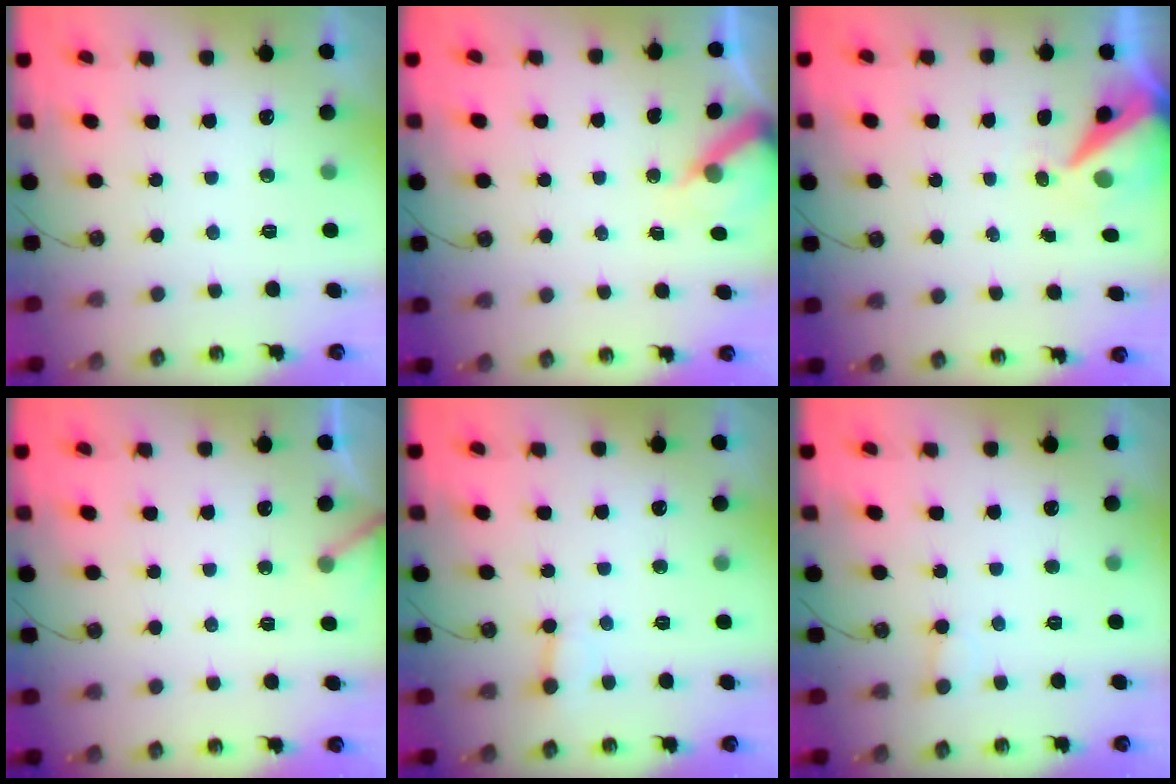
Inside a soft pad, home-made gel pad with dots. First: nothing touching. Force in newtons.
{"total": 6.2, "press": 6.2, "slide": 0.6}
{"total": 8.6, "press": 8.5, "slide": 1.2}
{"total": 2.8, "press": 2.8, "slide": 0.2}
{"total": 2.9, "press": 2.9, "slide": 0.3}
{"total": 3.9, "press": 3.9, "slide": 0.6}